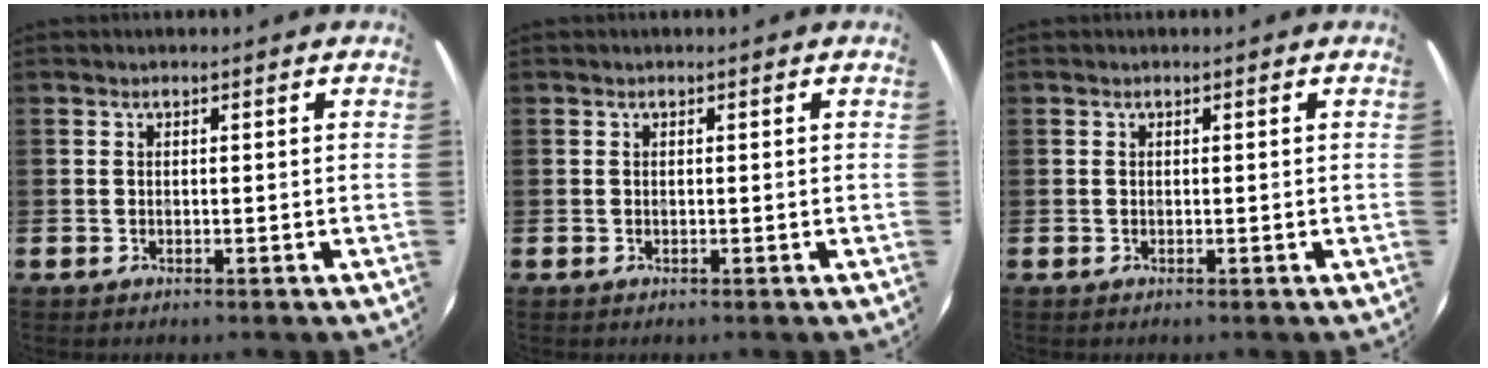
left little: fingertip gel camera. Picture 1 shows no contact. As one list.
[{"total": 0.0}, {"total": 0.0}]